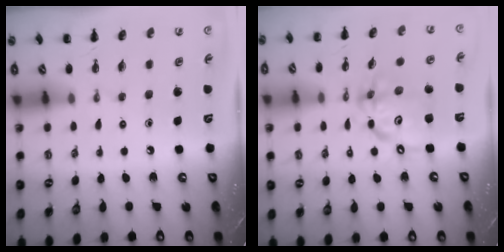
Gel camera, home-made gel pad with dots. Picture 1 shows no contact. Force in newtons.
{"total": 13.4, "press": 12.8, "slide": 3.9}